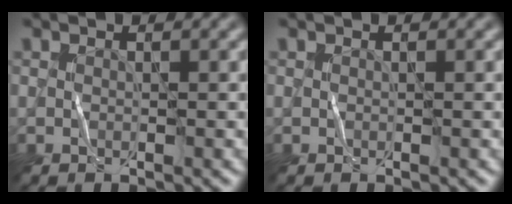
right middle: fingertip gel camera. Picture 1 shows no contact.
{"total": 0.0}